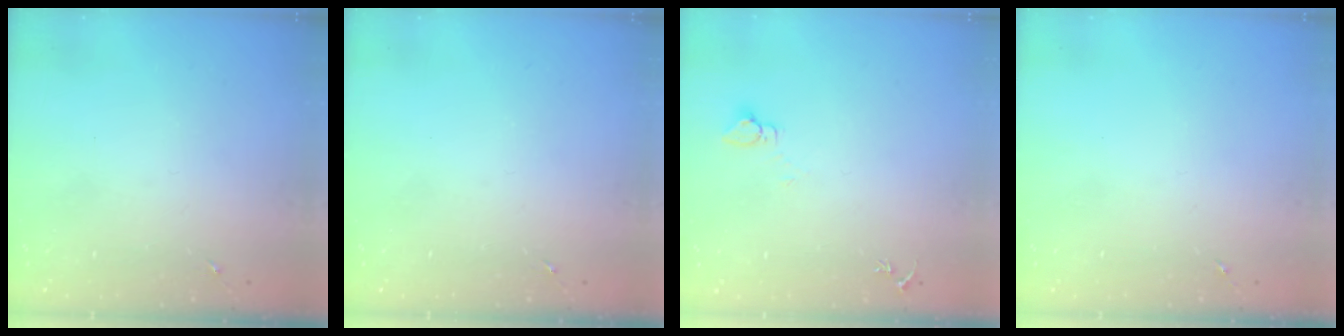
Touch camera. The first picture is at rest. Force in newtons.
{"total": 0.0}
{"total": 2.7, "press": 2.7, "slide": 0.1}
{"total": 0.0}